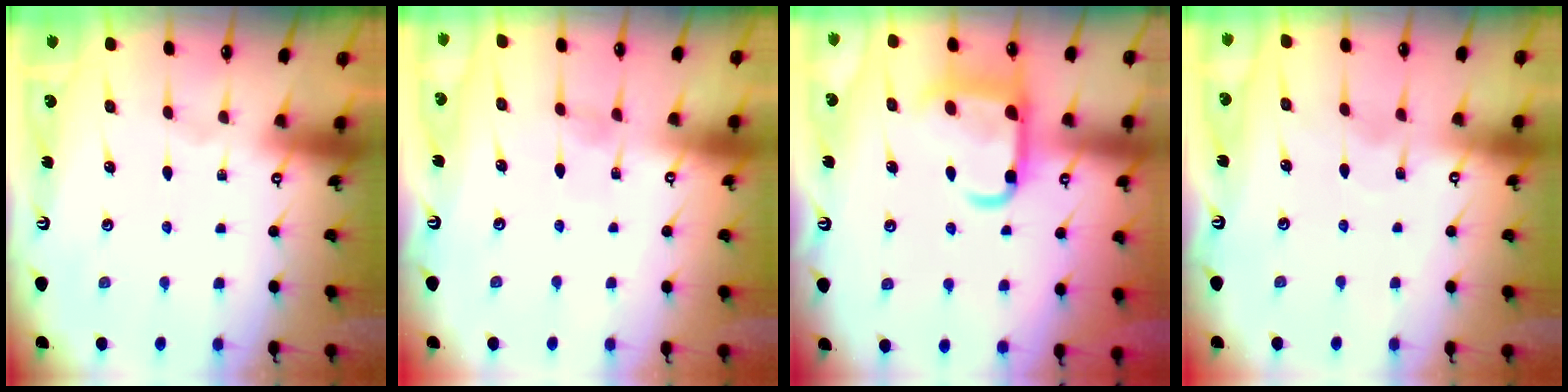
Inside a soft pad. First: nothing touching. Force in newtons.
{"total": 8.8, "press": 8.7, "slide": 0.7}
{"total": 14.6, "press": 14.5, "slide": 1.4}
{"total": 7.0, "press": 7.0, "slide": 0.5}